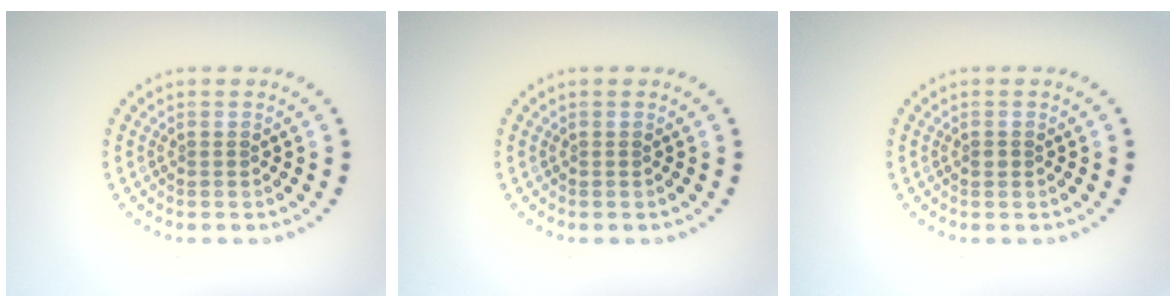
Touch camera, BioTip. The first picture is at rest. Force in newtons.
{"total": 0.0}
{"total": 0.7, "press": 0.7, "slide": 0.0}